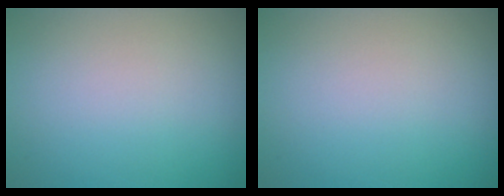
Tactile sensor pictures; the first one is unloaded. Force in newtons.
{"total": 0.0}